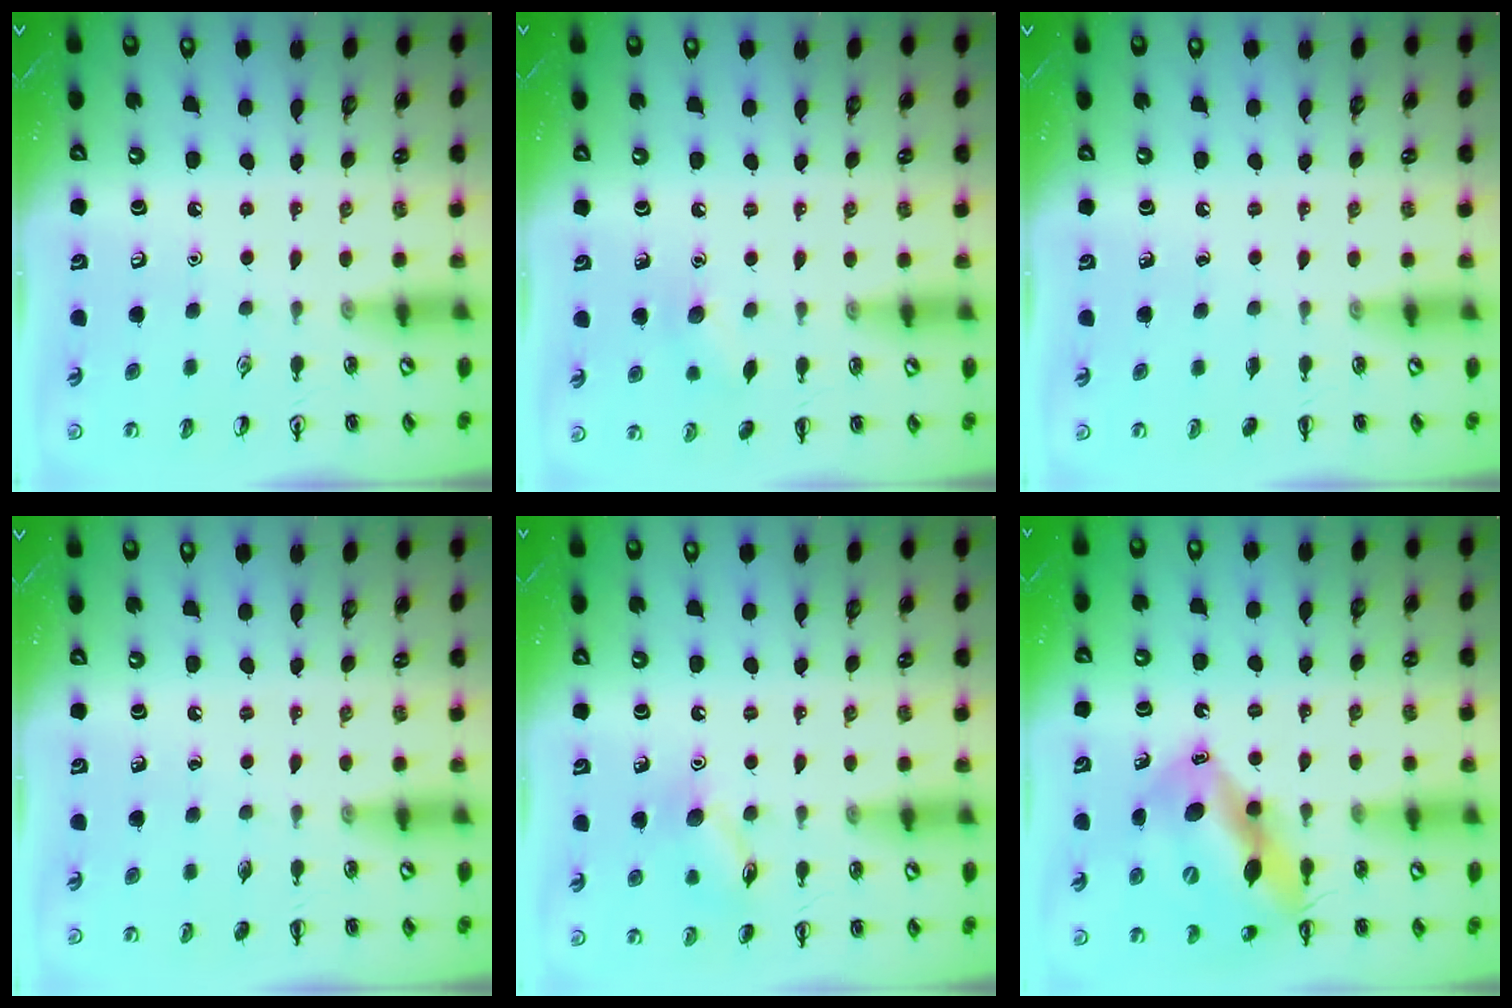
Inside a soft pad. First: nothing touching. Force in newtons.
{"total": 6.2, "press": 5.9, "slide": 1.7}
{"total": 0.0}
{"total": 0.0}
{"total": 8.7, "press": 8.7, "slide": 0.5}
{"total": 15.1, "press": 14.4, "slide": 4.5}